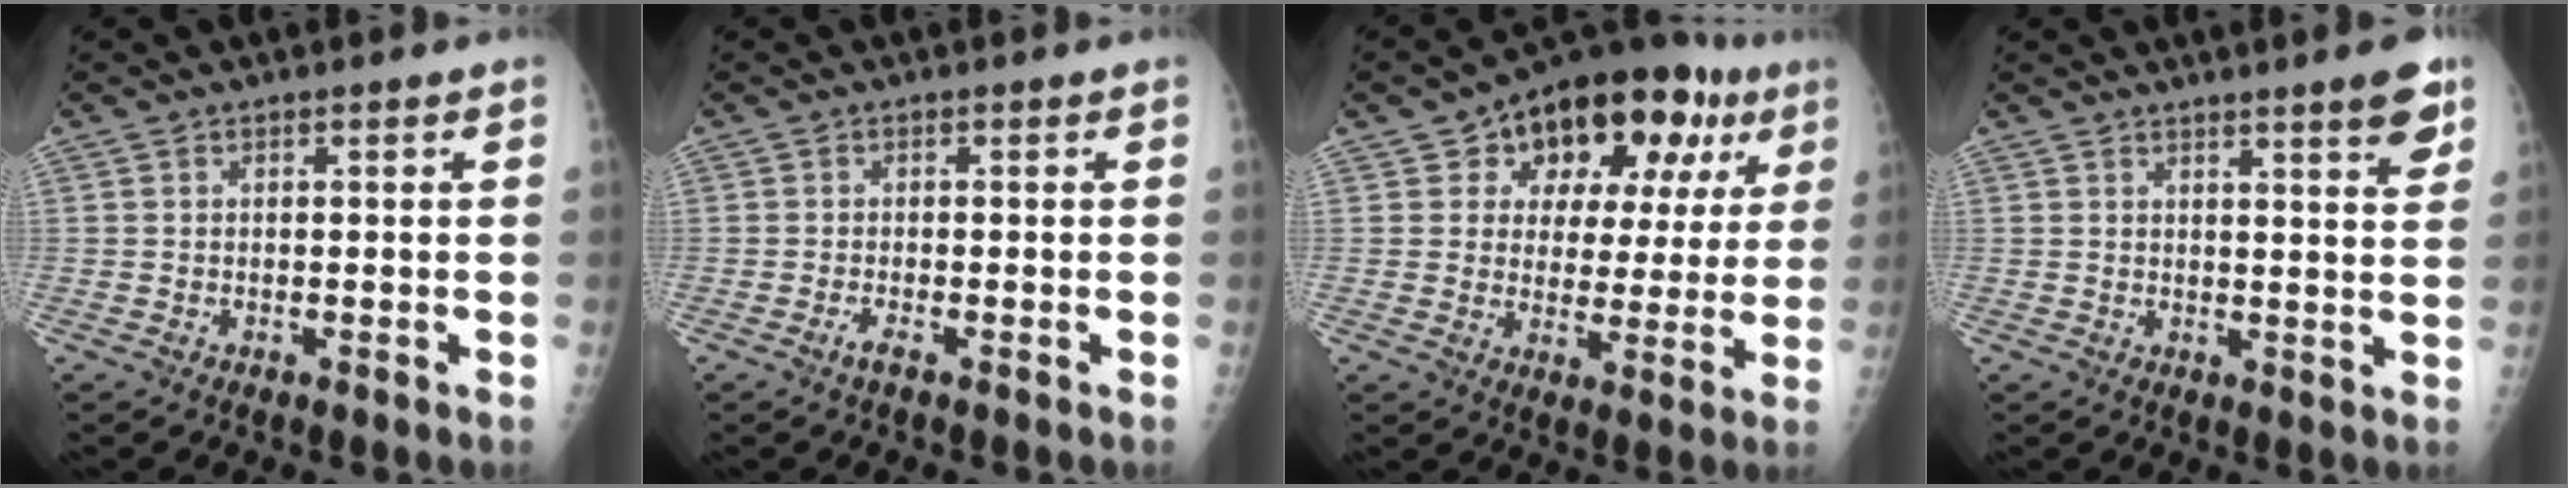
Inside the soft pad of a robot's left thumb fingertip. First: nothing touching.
{"total": 1.4, "force": [-0.8, 0.2, 1.1], "torque": [-0.027, -0.002, -0.021]}
{"total": 19.5, "force": [9.4, 11.9, 12.4], "torque": [-0.121, -0.001, 0.130]}
{"total": 5.9, "force": [4.0, 0.8, 4.3], "torque": [-0.047, -0.023, 0.050]}